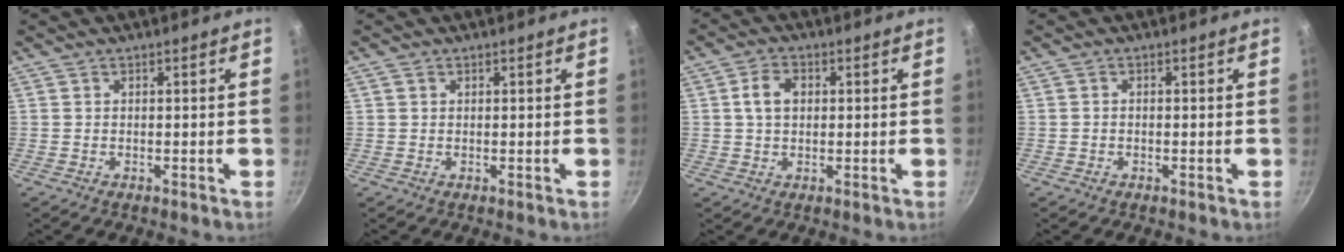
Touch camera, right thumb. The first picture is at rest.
{"total": 0.8, "force": [0.3, 0.7, 0.3], "torque": [-0.005, 0.002, 0.005]}
{"total": 5.1, "force": [0.8, 3.7, 3.5], "torque": [-0.049, 0.009, 0.011]}
{"total": 0.6, "force": [-0.2, 0.4, 0.3], "torque": [-0.008, 0.004, -0.004]}